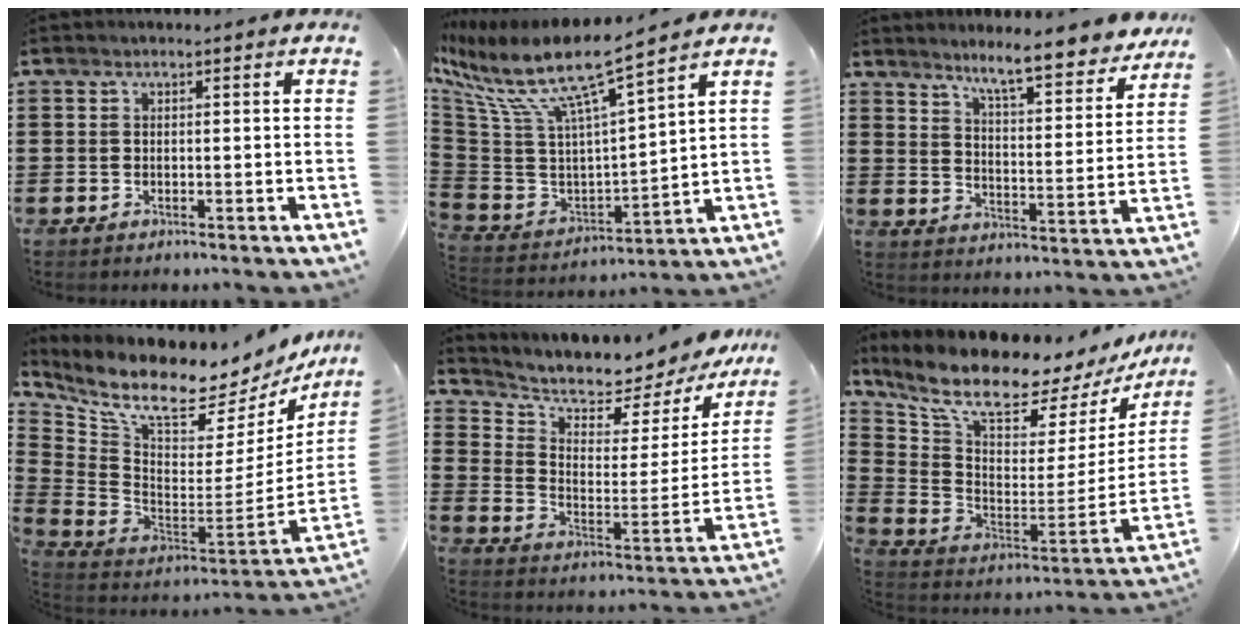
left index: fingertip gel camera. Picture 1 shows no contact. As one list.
[{"total": 10.8, "force": [7.2, 1.5, 8.0], "torque": [-0.181, -0.055, 0.113]}, {"total": 7.7, "force": [6.9, -0.2, 3.4], "torque": [-0.072, -0.048, 0.114]}, {"total": 8.3, "force": [7.1, 1.6, 4.2], "torque": [-0.105, -0.078, 0.113]}, {"total": 5.3, "force": [4.8, 1.7, 1.3], "torque": [-0.050, -0.052, 0.076]}, {"total": 9.9, "force": [8.3, 1.7, 5.2], "torque": [-0.131, -0.069, 0.141]}]